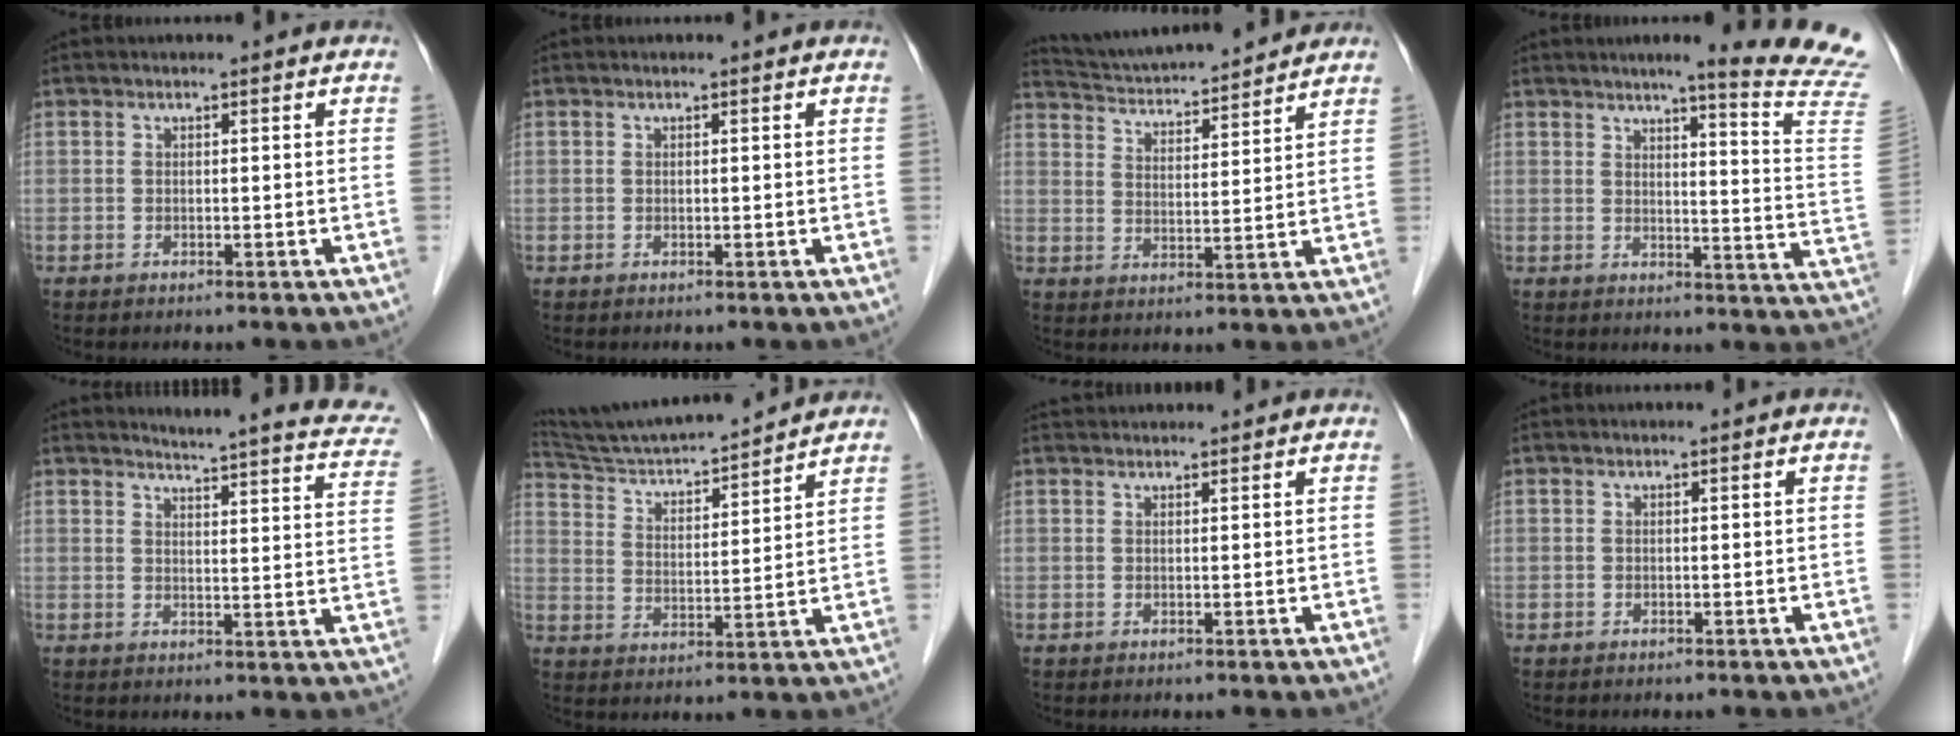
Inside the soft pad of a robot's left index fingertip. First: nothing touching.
{"total": 0.0}
{"total": 14.2, "force": [13.4, 1.1, 4.7], "torque": [-0.086, 0.018, 0.209]}
{"total": 15.7, "force": [13.7, -2.0, 7.6], "torque": [-0.096, -0.099, 0.143]}
{"total": 18.0, "force": [16.7, 1.6, 6.5], "torque": [-0.077, -0.059, 0.176]}
{"total": 15.6, "force": [14.7, 0.6, 5.4], "torque": [-0.101, 0.008, 0.240]}
{"total": 0.8, "force": [0.8, 0.1, 0.1], "torque": [-0.004, 0.018, 0.017]}
{"total": 0.0}